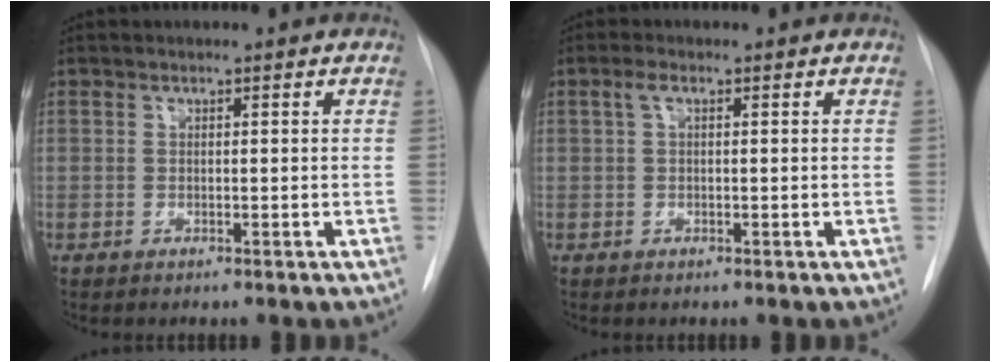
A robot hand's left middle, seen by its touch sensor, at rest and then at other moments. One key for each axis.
{"total": 1.5, "fx": 0.5, "fy": 0.5, "fz": 1.4, "tx": -0.028, "ty": 0.009, "tz": 0.008}